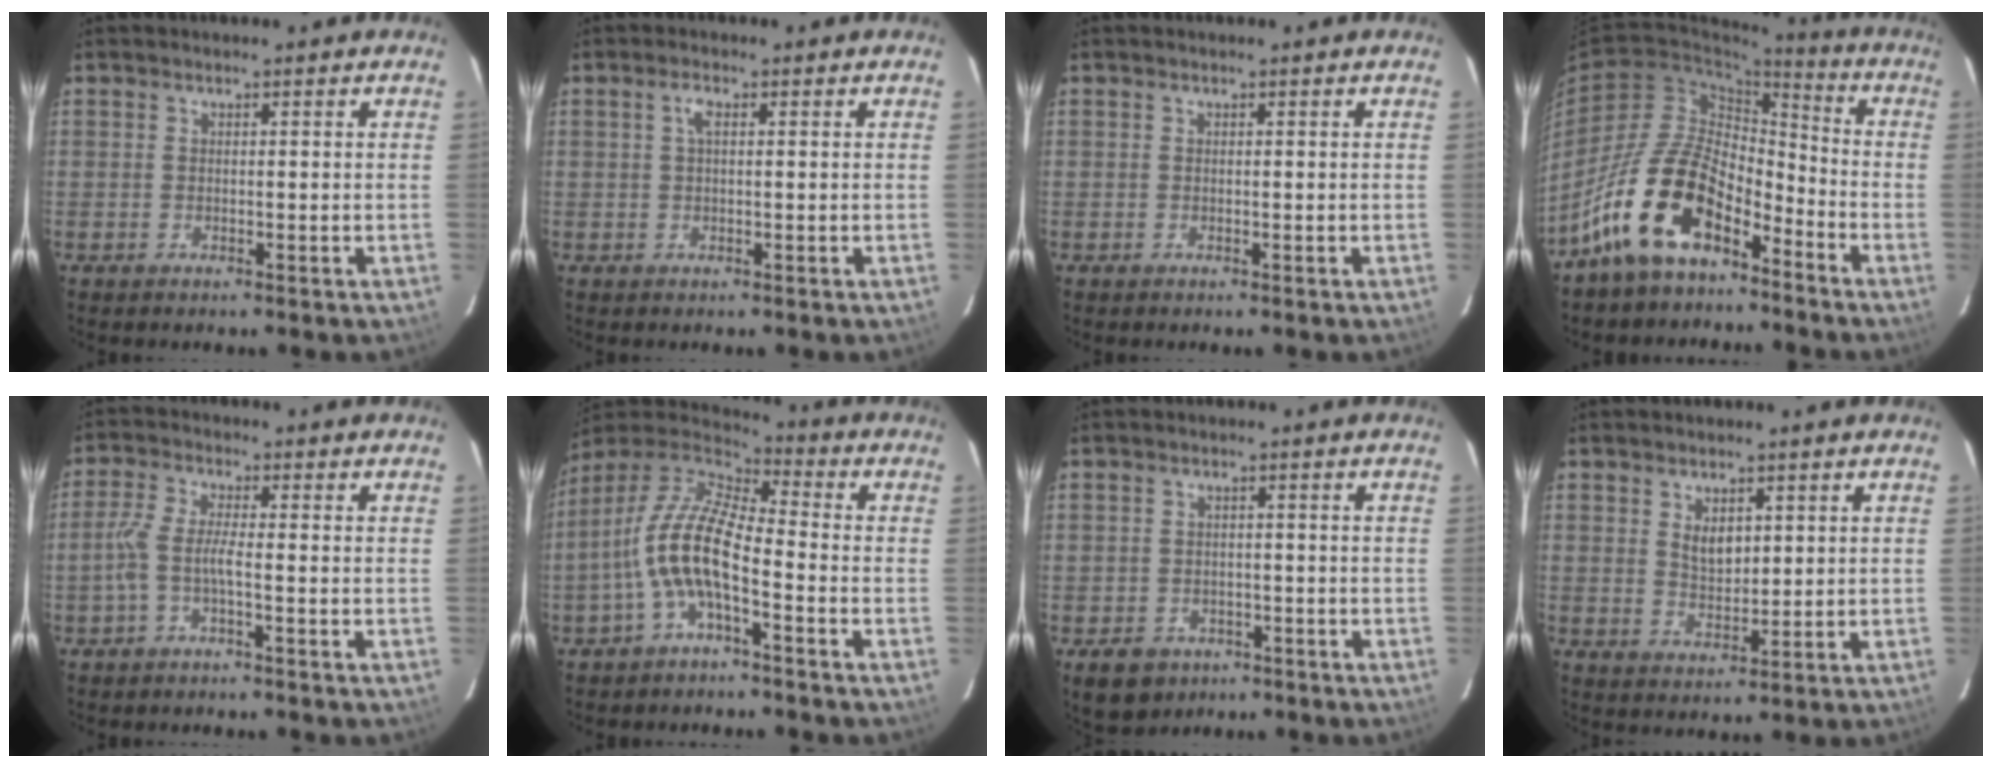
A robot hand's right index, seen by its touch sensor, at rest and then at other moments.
{"total": 2.0, "force": [0.5, 0.7, 1.7], "torque": [-0.035, 0.008, 0.009]}
{"total": 0.0}
{"total": 16.0, "force": [-10.4, 7.3, 9.8], "torque": [-0.182, 0.021, -0.194]}
{"total": 4.0, "force": [-1.7, 0.4, 3.6], "torque": [-0.087, 0.006, -0.034]}
{"total": 12.2, "force": [-4.1, 4.1, 10.8], "torque": [-0.223, 0.011, -0.084]}
{"total": 6.8, "force": [-3.5, 5.4, 2.2], "torque": [-0.047, 0.012, -0.041]}
{"total": 4.3, "force": [1.5, 2.7, 3.0], "torque": [-0.049, 0.001, 0.032]}